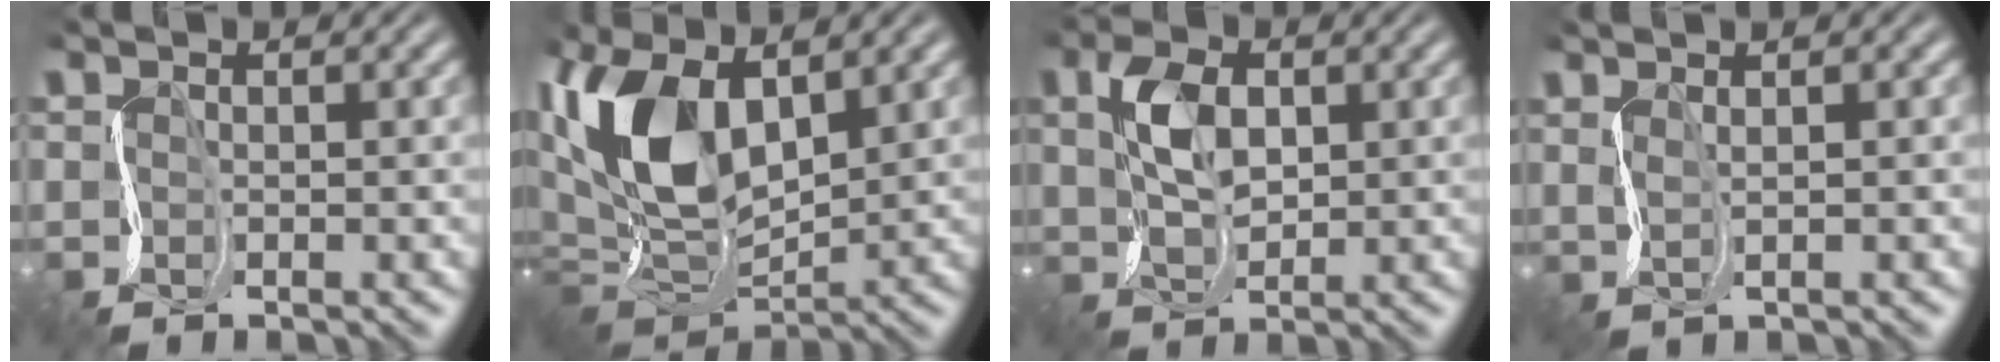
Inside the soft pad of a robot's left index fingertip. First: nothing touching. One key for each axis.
{"total": 9.2, "fx": 2.4, "fy": 4.8, "fz": 7.4, "tx": -0.172, "ty": 0.009, "tz": 0.033}
{"total": 3.9, "fx": 1.4, "fy": 2.2, "fz": 2.9, "tx": -0.070, "ty": 0.010, "tz": 0.024}
{"total": 1.6, "fx": 1.0, "fy": 0.4, "fz": 1.2, "tx": -0.021, "ty": 0.005, "tz": 0.009}